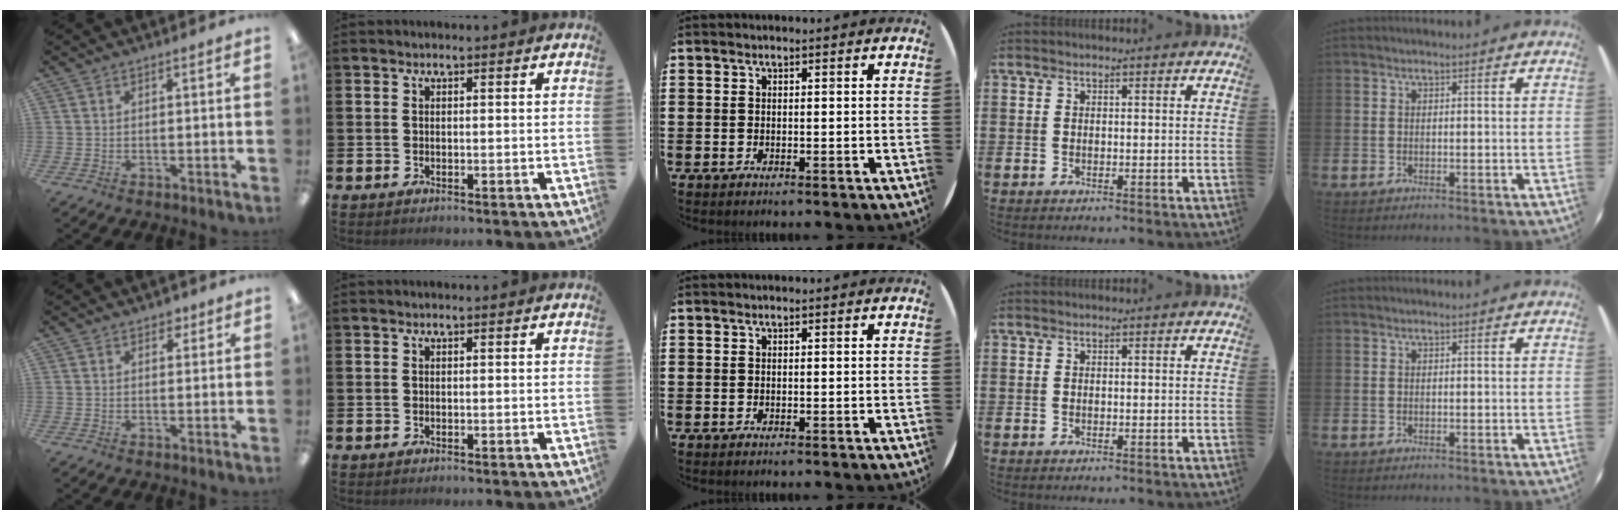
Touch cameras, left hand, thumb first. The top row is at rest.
{"thumb": {"total": 2.5, "force": [1.7, 1.6, 1.1], "torque": [-0.007, -0.004, 0.027]}}